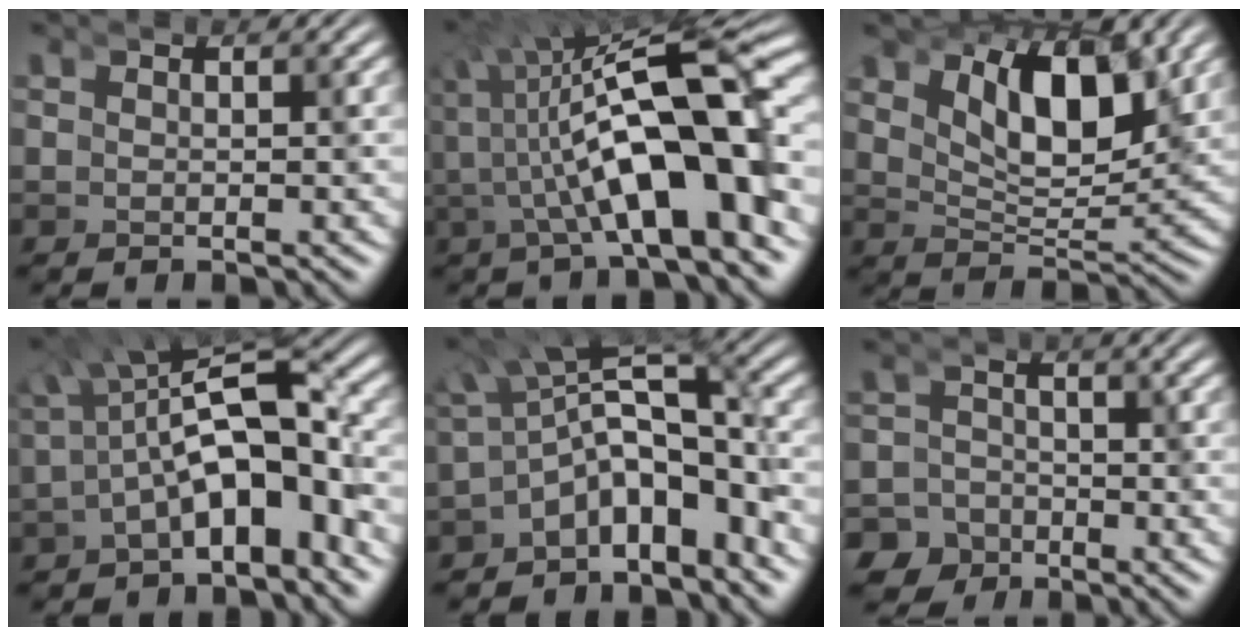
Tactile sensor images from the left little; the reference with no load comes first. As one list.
[{"total": 9.5, "force": [-3.9, 3.5, 7.9], "torque": [-0.139, -0.008, -0.063]}, {"total": 6.6, "force": [1.7, 3.4, 5.4], "torque": [-0.099, -0.007, 0.025]}, {"total": 6.1, "force": [-1.7, 3.0, 5.1], "torque": [-0.087, -0.009, -0.028]}, {"total": 5.9, "force": [-2.2, 3.5, 4.2], "torque": [-0.096, -0.019, -0.037]}, {"total": 6.2, "force": [-4.8, 3.9, 0.4], "torque": [-0.023, -0.030, -0.086]}]